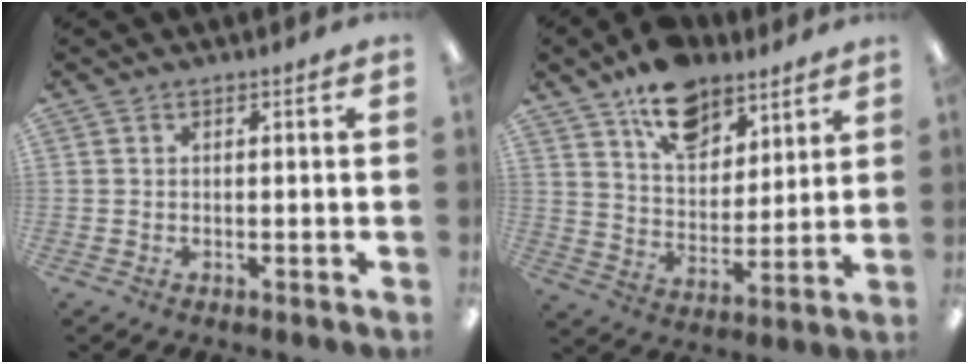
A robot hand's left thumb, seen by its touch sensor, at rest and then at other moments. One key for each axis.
{"total": 14.0, "fx": 10.3, "fy": 7.6, "fz": 5.5, "tx": -0.080, "ty": -0.062, "tz": 0.189}